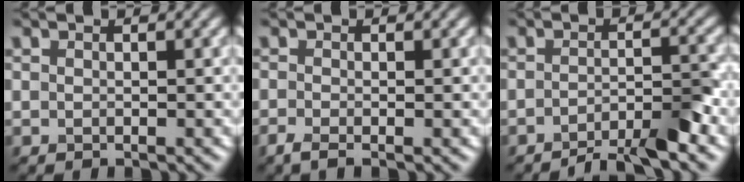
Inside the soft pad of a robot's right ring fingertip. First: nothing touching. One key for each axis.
{"total": 1.5, "fx": -0.9, "fy": 0.3, "fz": 1.1, "tx": -0.024, "ty": -0.011, "tz": -0.024}
{"total": 4.6, "fx": -3.4, "fy": 0.8, "fz": 2.9, "tx": -0.035, "ty": 0.009, "tz": -0.058}